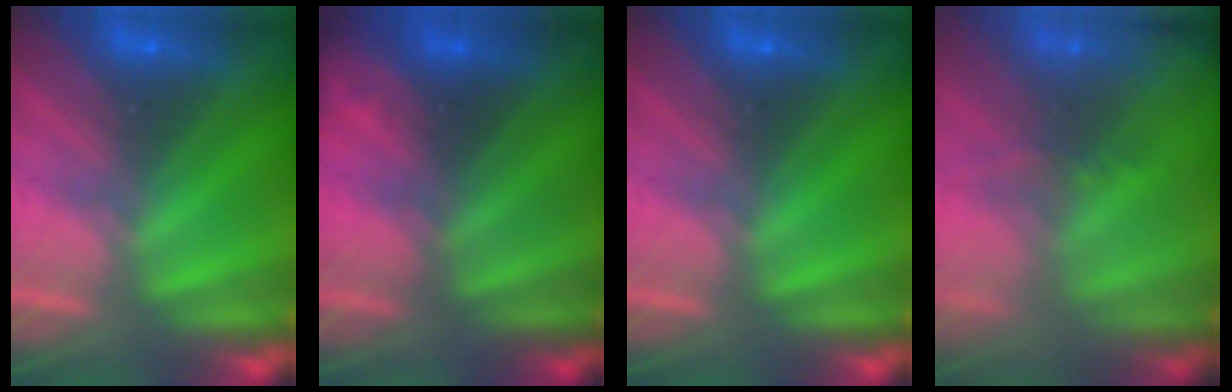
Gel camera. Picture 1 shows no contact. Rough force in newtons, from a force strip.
{"total": 1.8}
{"total": 0.0}
{"total": 5.9}